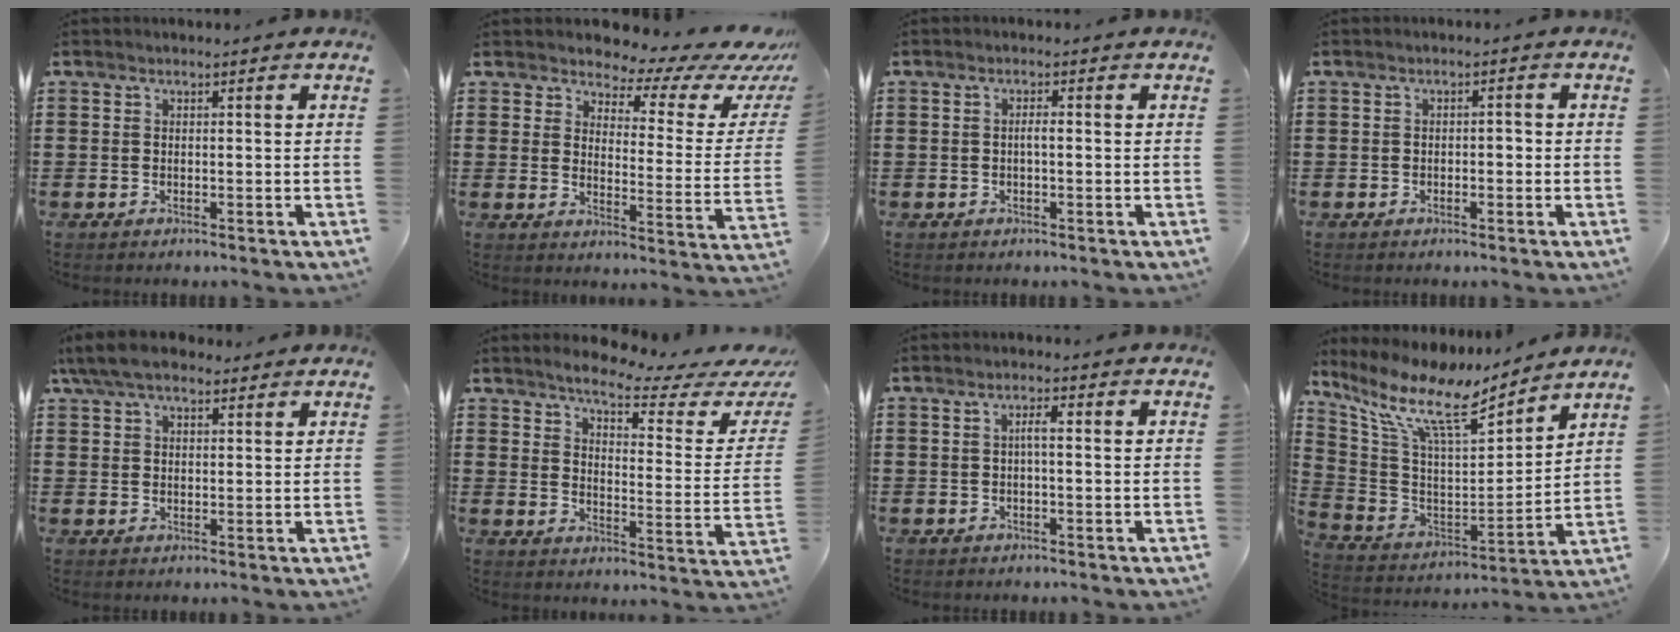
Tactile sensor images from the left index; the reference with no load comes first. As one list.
[{"total": 5.0, "force": [4.1, 2.1, 1.9], "torque": [-0.039, -0.034, 0.062]}, {"total": 1.2, "force": [-0.2, 0.3, 1.2], "torque": [-0.023, 0.001, -0.004]}, {"total": 1.3, "force": [-0.7, 0.7, 0.9], "torque": [-0.021, 0.001, -0.016]}, {"total": 6.3, "force": [4.7, 2.3, 3.5], "torque": [-0.079, 0.005, 0.088]}, {"total": 5.3, "force": [4.6, 0.0, 2.6], "torque": [-0.061, -0.035, 0.069]}, {"total": 2.0, "force": [0.0, 0.4, 1.9], "torque": [-0.039, 0.004, -0.003]}, {"total": 10.6, "force": [7.6, 2.7, 6.8], "torque": [-0.165, -0.048, 0.125]}]